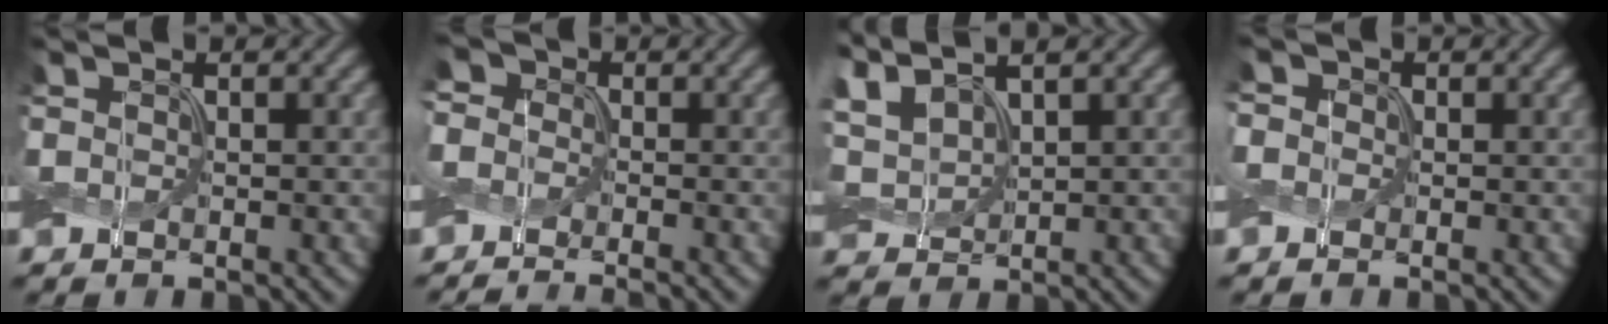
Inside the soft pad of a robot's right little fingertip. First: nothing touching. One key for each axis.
{"total": 5.8, "fx": -1.6, "fy": 4.6, "fz": 3.2, "tx": -0.054, "ty": 0.006, "tz": -0.058}
{"total": 3.9, "fx": 2.0, "fy": 1.9, "fz": 2.7, "tx": -0.072, "ty": 0.018, "tz": 0.036}
{"total": 2.6, "fx": 1.0, "fy": 2.1, "fz": 1.1, "tx": -0.026, "ty": 0.014, "tz": -0.006}